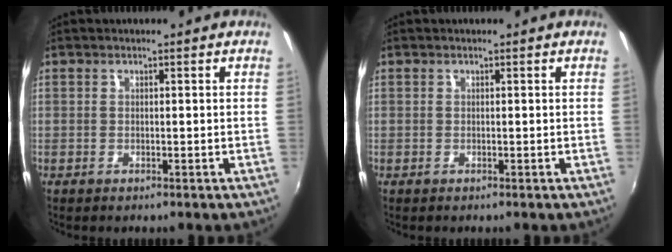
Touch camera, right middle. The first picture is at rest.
{"total": 0.0}